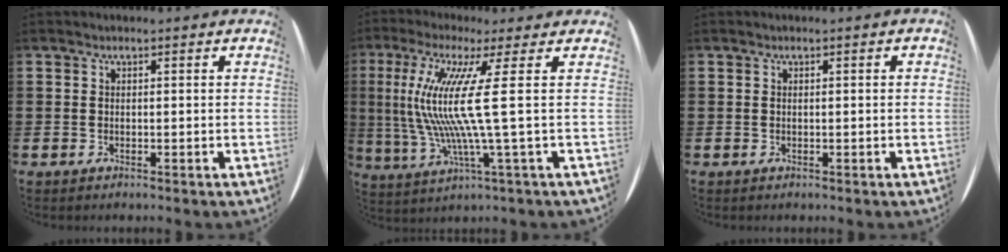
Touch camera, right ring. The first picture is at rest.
{"total": 12.6, "force": [1.9, -0.4, 12.5], "torque": [-0.291, -0.025, 0.007]}
{"total": 0.0}